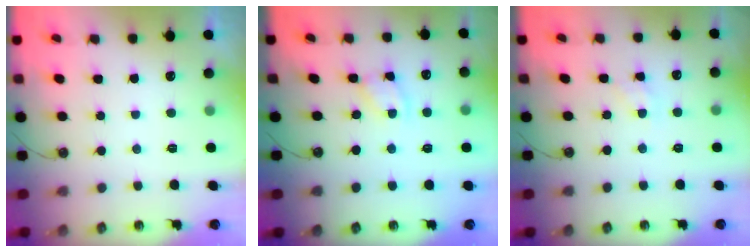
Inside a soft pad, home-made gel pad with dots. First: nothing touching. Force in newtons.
{"total": 2.9, "press": 2.9, "slide": 0.4}
{"total": 3.0, "press": 3.0, "slide": 0.2}